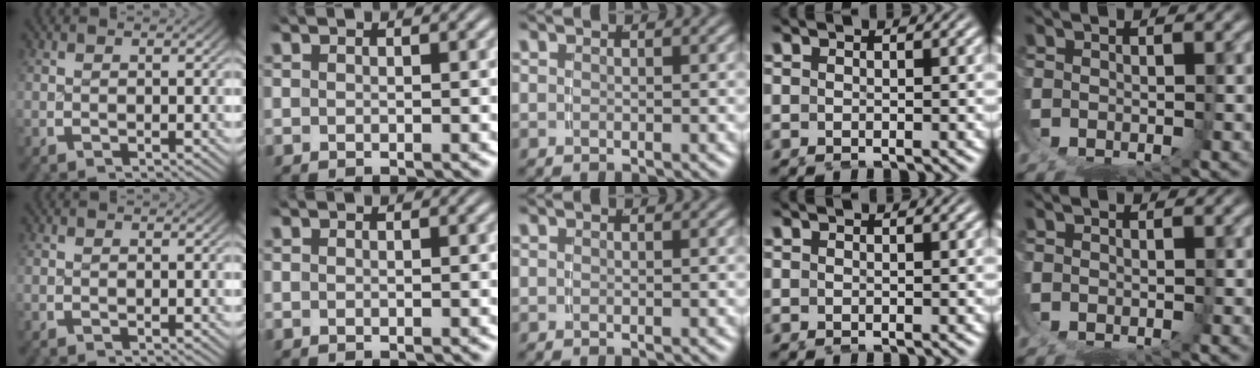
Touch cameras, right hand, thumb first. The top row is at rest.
{}